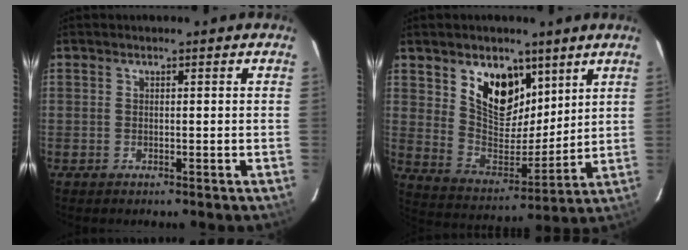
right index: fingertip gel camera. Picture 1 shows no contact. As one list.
[{"total": 13.8, "force": [7.8, 8.2, 7.9], "torque": [-0.139, -0.008, 0.149]}]